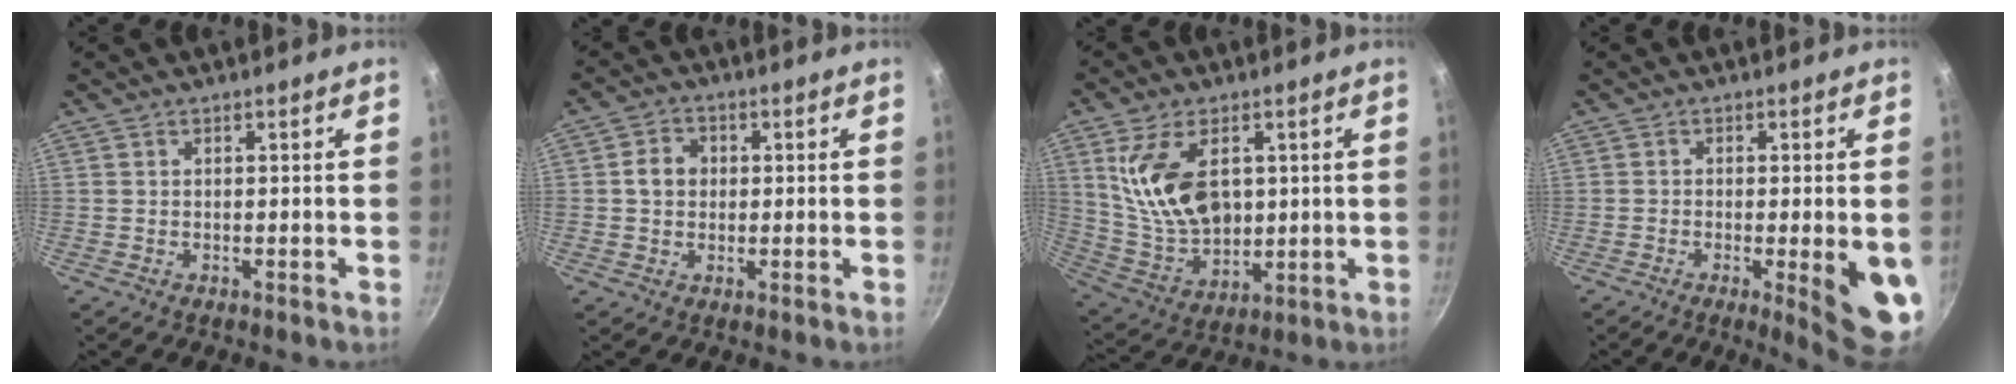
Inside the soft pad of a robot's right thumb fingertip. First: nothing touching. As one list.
[{"total": 4.6, "force": [0.4, 4.0, 2.3], "torque": [-0.018, 0.008, -0.001]}, {"total": 15.6, "force": [3.7, 9.6, 11.7], "torque": [-0.193, -0.026, 0.089]}, {"total": 10.1, "force": [-2.2, 2.0, 9.6], "torque": [-0.111, -0.002, -0.023]}]